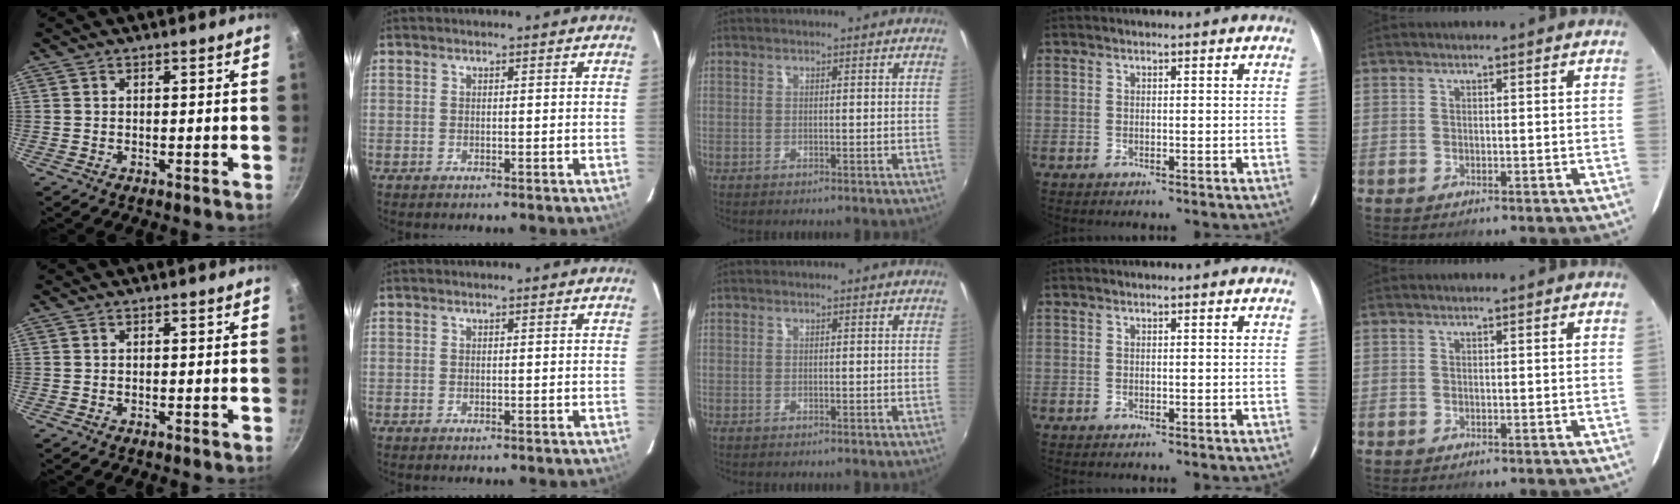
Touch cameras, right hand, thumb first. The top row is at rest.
{}